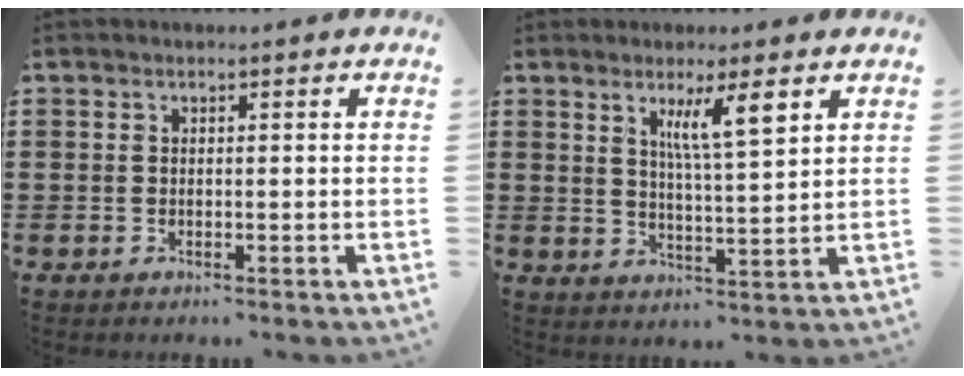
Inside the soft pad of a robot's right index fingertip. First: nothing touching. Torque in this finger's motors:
{"motor_torque": [0.43, 0.11, 0.46, 0.11]}